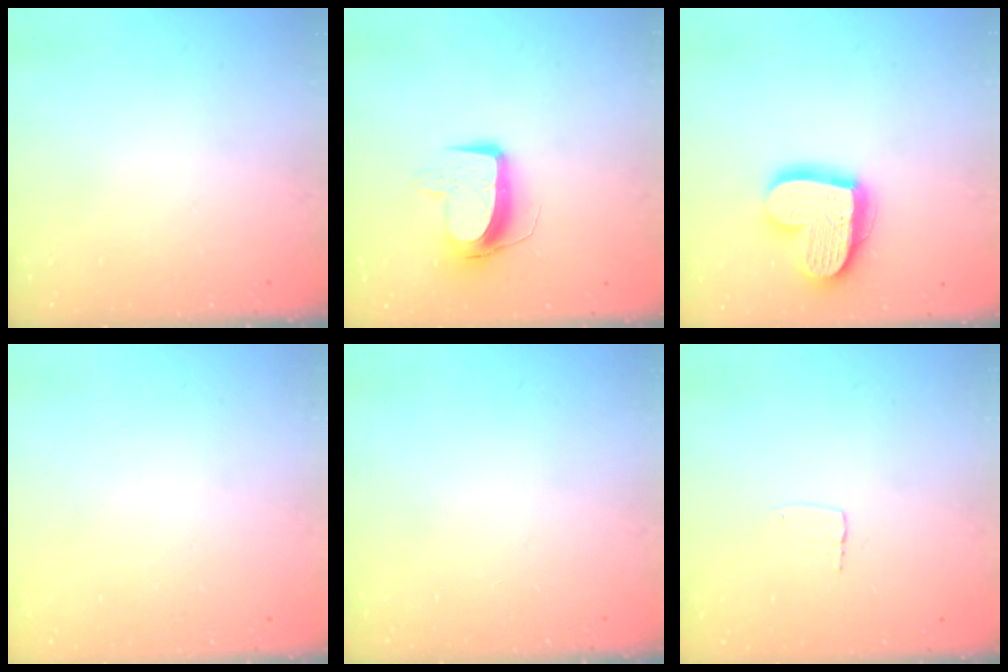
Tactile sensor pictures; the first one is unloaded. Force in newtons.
{"total": 10.5, "press": 10.4, "slide": 0.9}
{"total": 17.9, "press": 17.9, "slide": 1.4}
{"total": 0.0}
{"total": 0.0}
{"total": 2.7, "press": 2.7, "slide": 0.1}